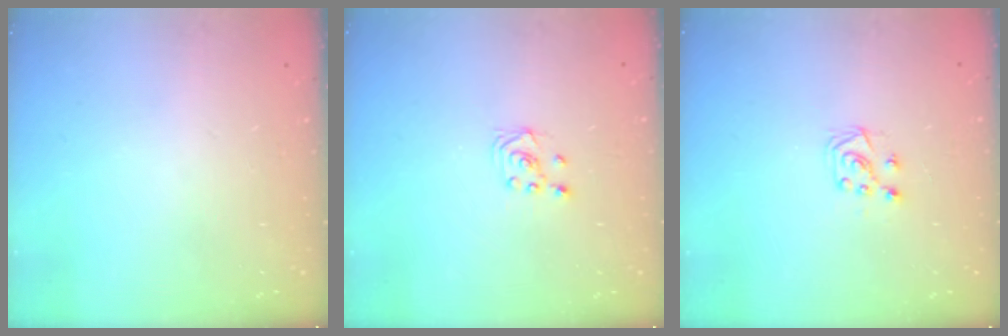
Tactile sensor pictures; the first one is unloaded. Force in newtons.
{"total": 2.3, "press": 2.2, "slide": 0.6}
{"total": 7.3, "press": 7.2, "slide": 0.5}